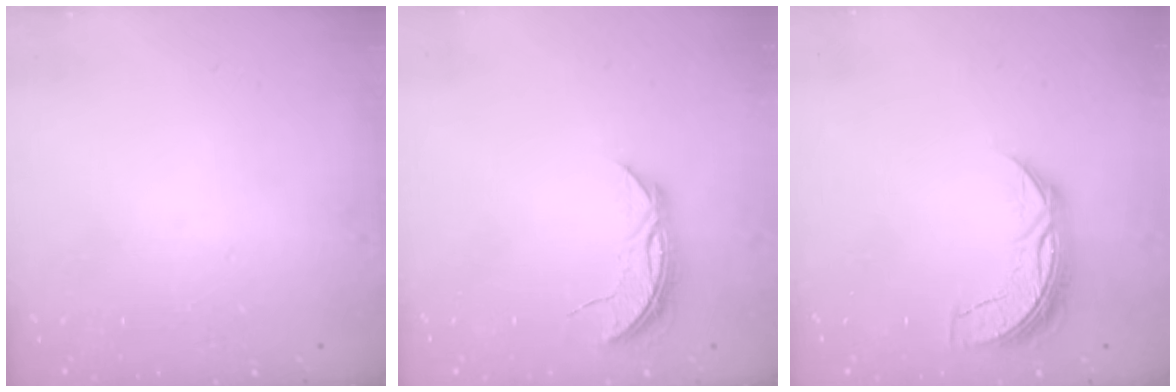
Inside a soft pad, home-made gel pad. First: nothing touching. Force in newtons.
{"total": 5.9, "press": 5.8, "slide": 0.5}
{"total": 7.1, "press": 7.1, "slide": 0.4}